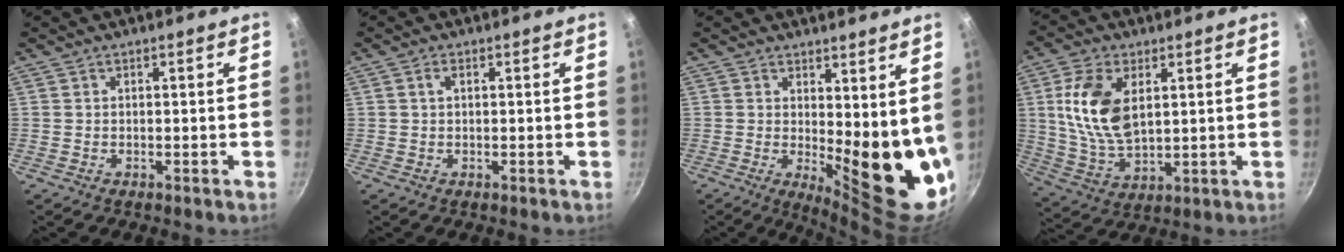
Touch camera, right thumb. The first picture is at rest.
{"total": 1.3, "force": [0.4, 0.8, 1.0], "torque": [-0.018, 0.006, 0.006]}
{"total": 14.1, "force": [2.7, 5.4, 12.8], "torque": [-0.135, -0.050, 0.048]}
{"total": 13.8, "force": [3.4, 7.8, 10.8], "torque": [-0.201, -0.017, 0.073]}